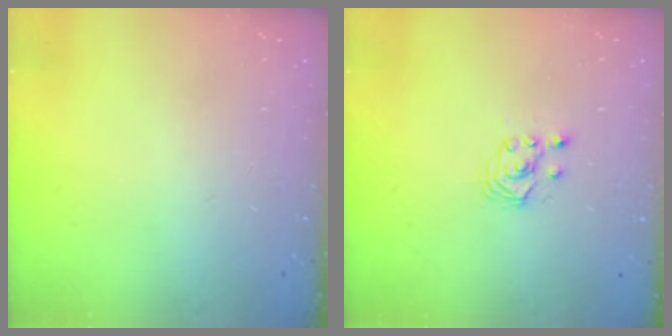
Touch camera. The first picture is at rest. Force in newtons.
{"total": 2.6, "press": 2.6, "slide": 0.3}